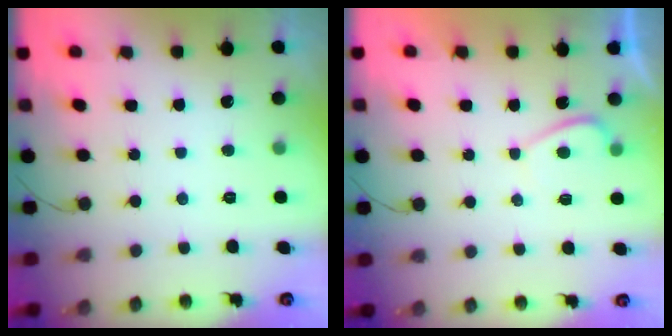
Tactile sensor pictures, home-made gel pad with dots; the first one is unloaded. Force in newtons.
{"total": 1.9, "press": 1.8, "slide": 0.7}